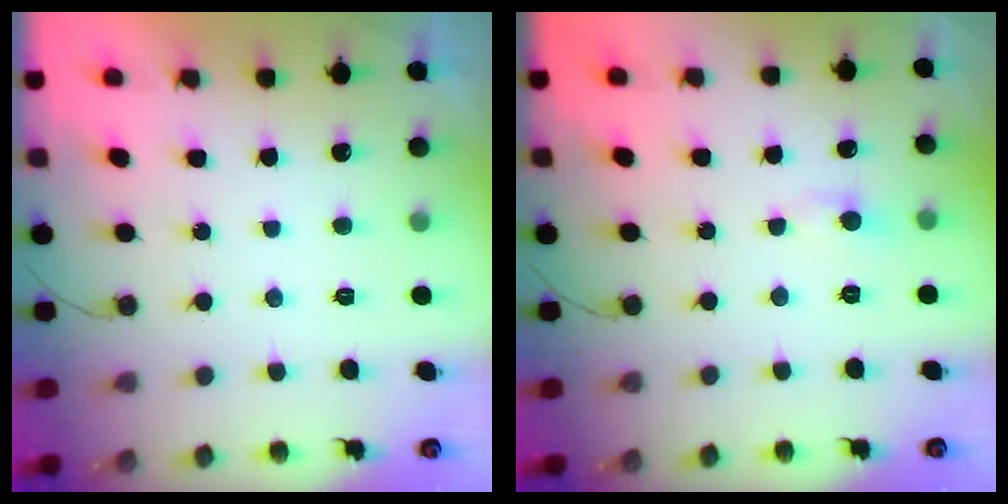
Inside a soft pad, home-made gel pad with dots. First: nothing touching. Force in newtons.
{"total": 4.4, "press": 4.3, "slide": 0.7}